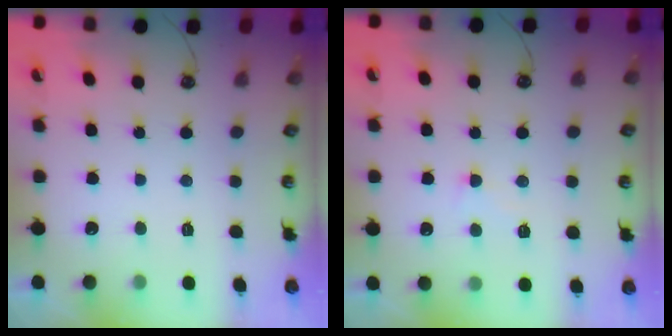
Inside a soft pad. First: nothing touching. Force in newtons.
{"total": 0.9, "press": 0.7, "slide": 0.5}